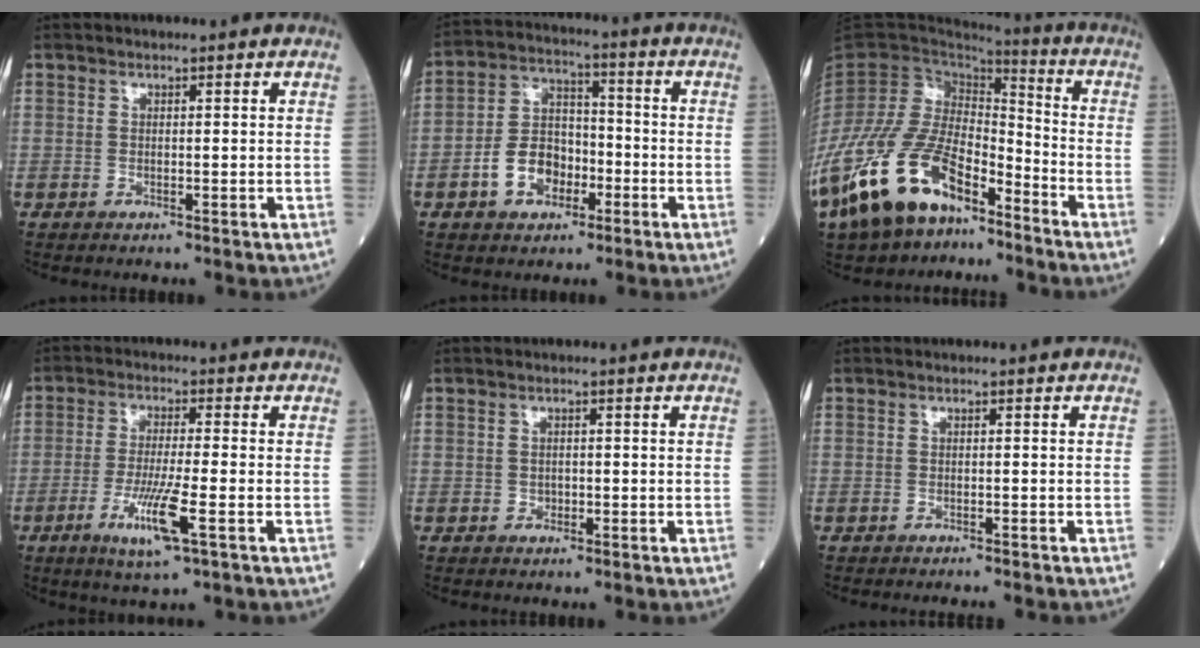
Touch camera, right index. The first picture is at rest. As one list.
[{"total": 8.6, "force": [-3.4, 5.9, 5.4], "torque": [-0.118, 0.022, -0.061]}, {"total": 19.2, "force": [-12.5, 8.5, 11.9], "torque": [-0.257, 0.004, -0.233]}, {"total": 7.8, "force": [-3.1, 0.0, 7.1], "torque": [-0.142, -0.020, -0.056]}, {"total": 0.9, "force": [-0.3, 0.7, 0.3], "torque": [-0.005, 0.003, -0.004]}, {"total": 2.5, "force": [-2.3, -0.1, 0.7], "torque": [-0.009, -0.002, -0.030]}]